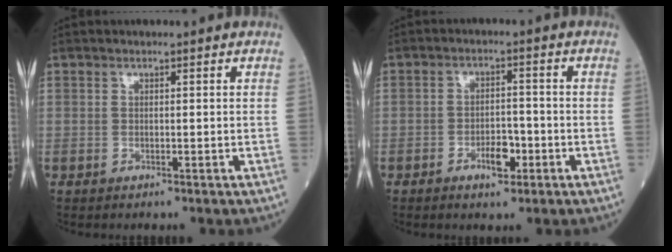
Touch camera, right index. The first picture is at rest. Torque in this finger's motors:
{"motor_torque": [0.08, -0.09, 0.03, 0.01]}